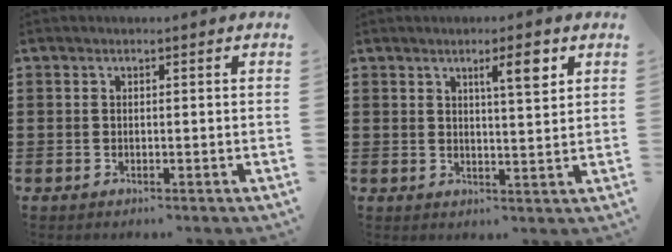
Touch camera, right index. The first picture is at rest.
{"total": 4.6, "force": [2.3, 0.8, 3.9], "torque": [-0.058, -0.004, 0.031]}